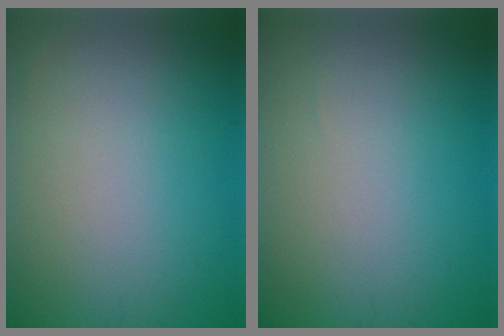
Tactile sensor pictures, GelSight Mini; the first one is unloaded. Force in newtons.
{"total": 0.0}